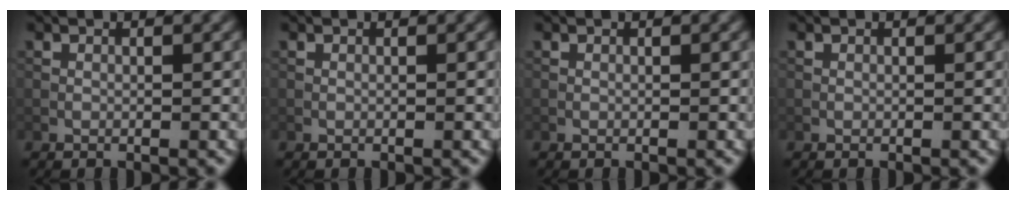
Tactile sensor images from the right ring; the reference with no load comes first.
{"total": 0.0}
{"total": 0.0}
{"total": 0.0}